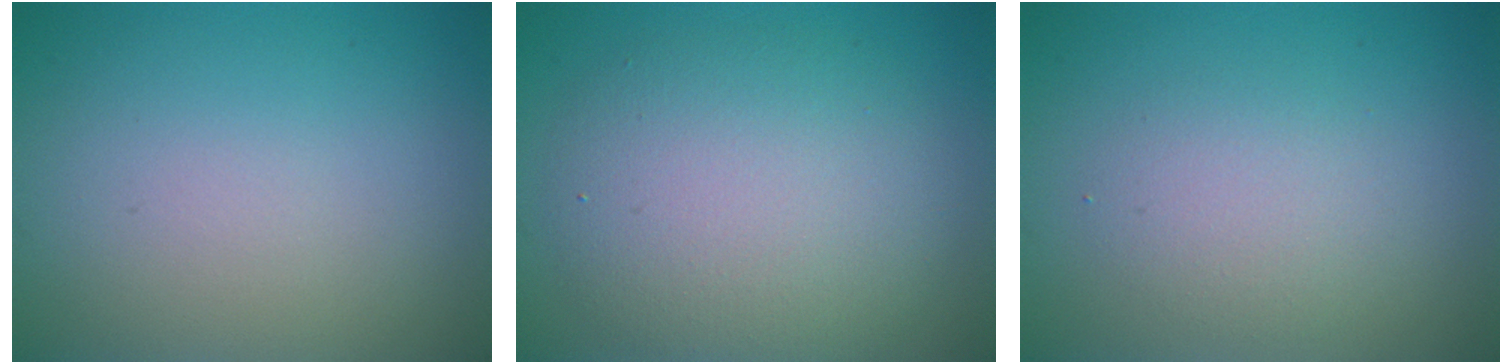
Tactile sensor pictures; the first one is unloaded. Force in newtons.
{"total": 6.3, "press": 6.3, "slide": 0.6}
{"total": 2.4, "press": 2.4, "slide": 0.0}